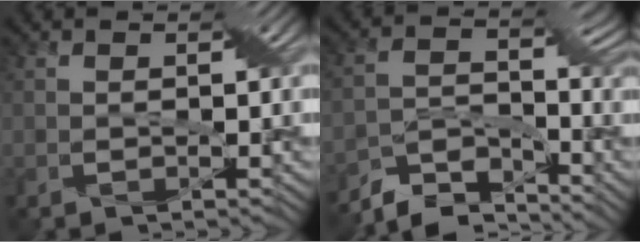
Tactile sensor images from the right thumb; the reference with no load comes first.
{"total": 6.5, "force": [-5.7, 2.1, 2.3], "torque": [-0.063, -0.010, -0.108]}